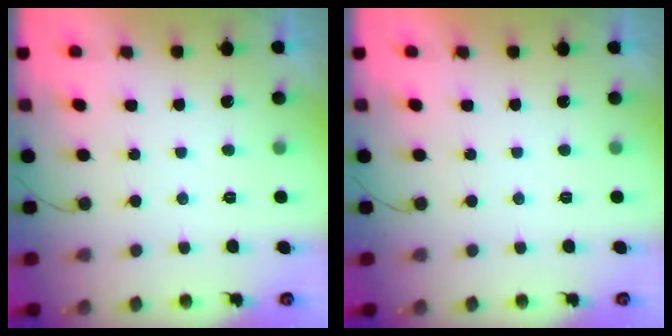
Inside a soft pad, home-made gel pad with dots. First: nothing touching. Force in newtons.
{"total": 1.7, "press": 1.7, "slide": 0.1}